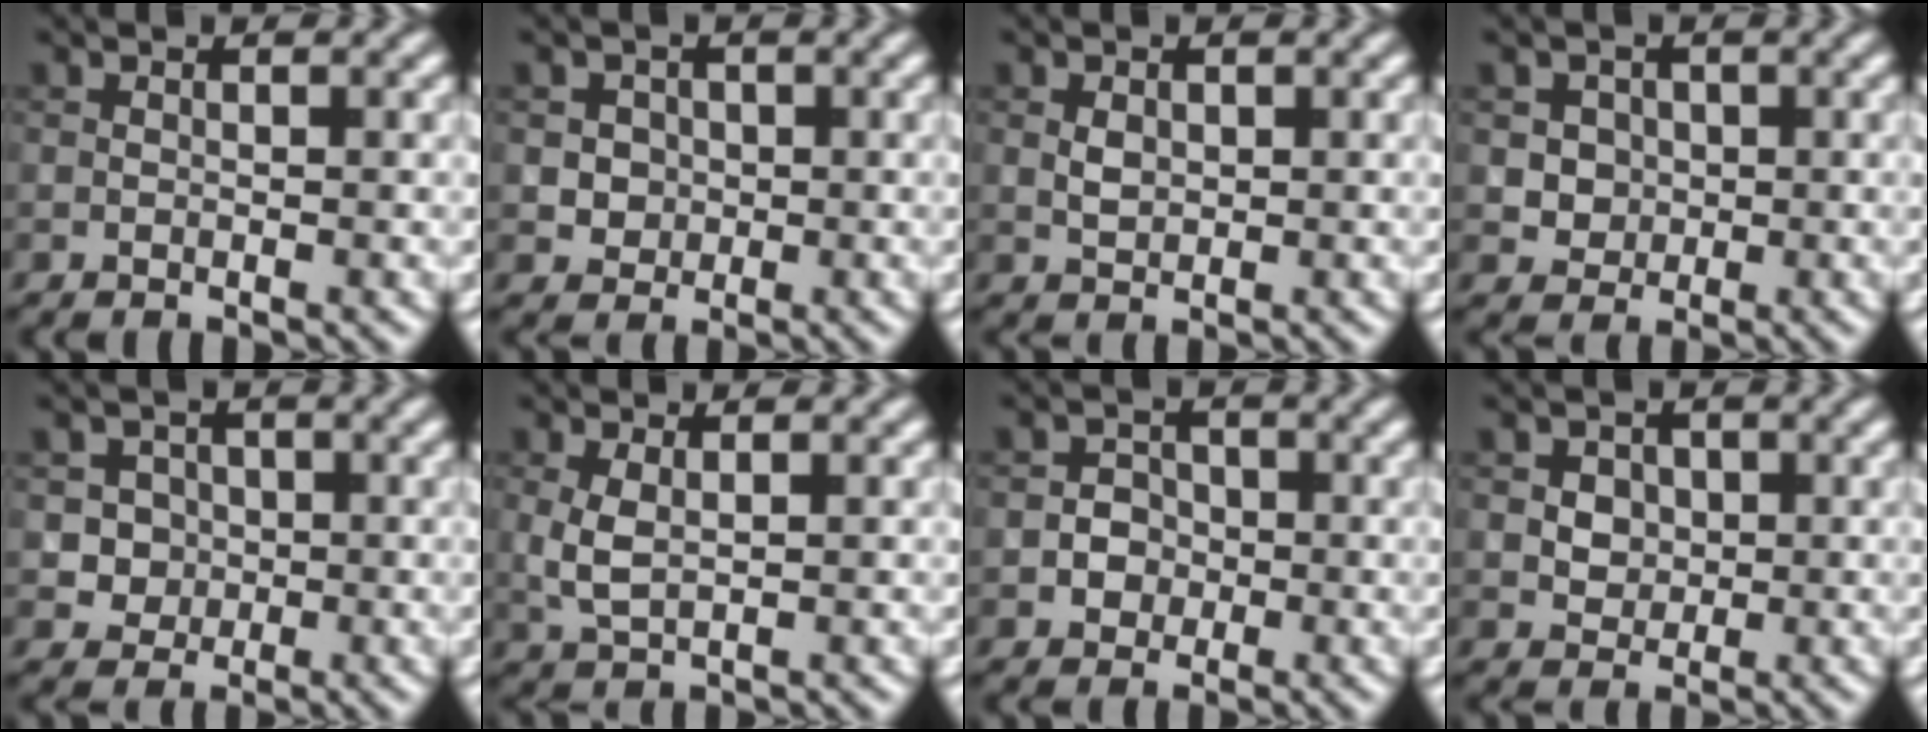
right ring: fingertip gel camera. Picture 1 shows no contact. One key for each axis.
{"total": 2.5, "fx": 0.4, "fy": 2.3, "fz": 0.9, "tx": -0.003, "ty": 0.006, "tz": 0.010}
{"total": 1.3, "fx": 0.3, "fy": 0.9, "fz": 0.8, "tx": -0.017, "ty": 0.000, "tz": 0.008}
{"total": 2.9, "fx": 0.8, "fy": 2.6, "fz": 1.1, "tx": -0.013, "ty": 0.005, "tz": 0.018}
{"total": 2.8, "fx": 0.3, "fy": 2.7, "fz": 0.8, "tx": 0.005, "ty": 0.006, "tz": 0.009}
{"total": 2.3, "fx": 0.4, "fy": 1.1, "fz": 2.0, "tx": -0.053, "ty": -0.001, "tz": 0.012}
{"total": 2.1, "fx": -0.5, "fy": 2.0, "fz": 0.6, "tx": 0.014, "ty": 0.001, "tz": -0.019}
{"total": 2.9, "fx": 0.8, "fy": 2.4, "fz": 1.4, "tx": -0.023, "ty": 0.006, "tz": 0.015}